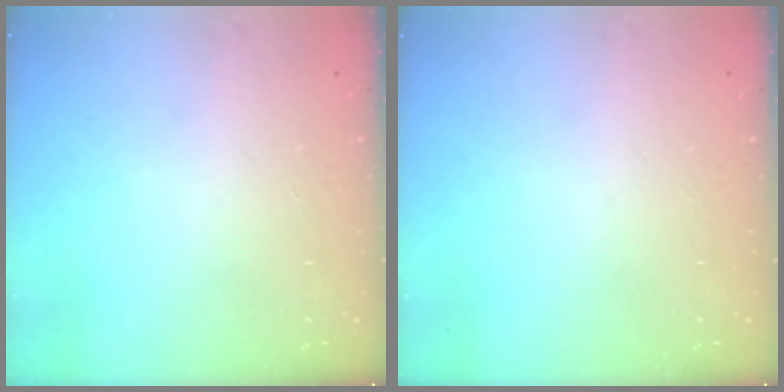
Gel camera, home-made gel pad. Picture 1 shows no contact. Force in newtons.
{"total": 0.0}